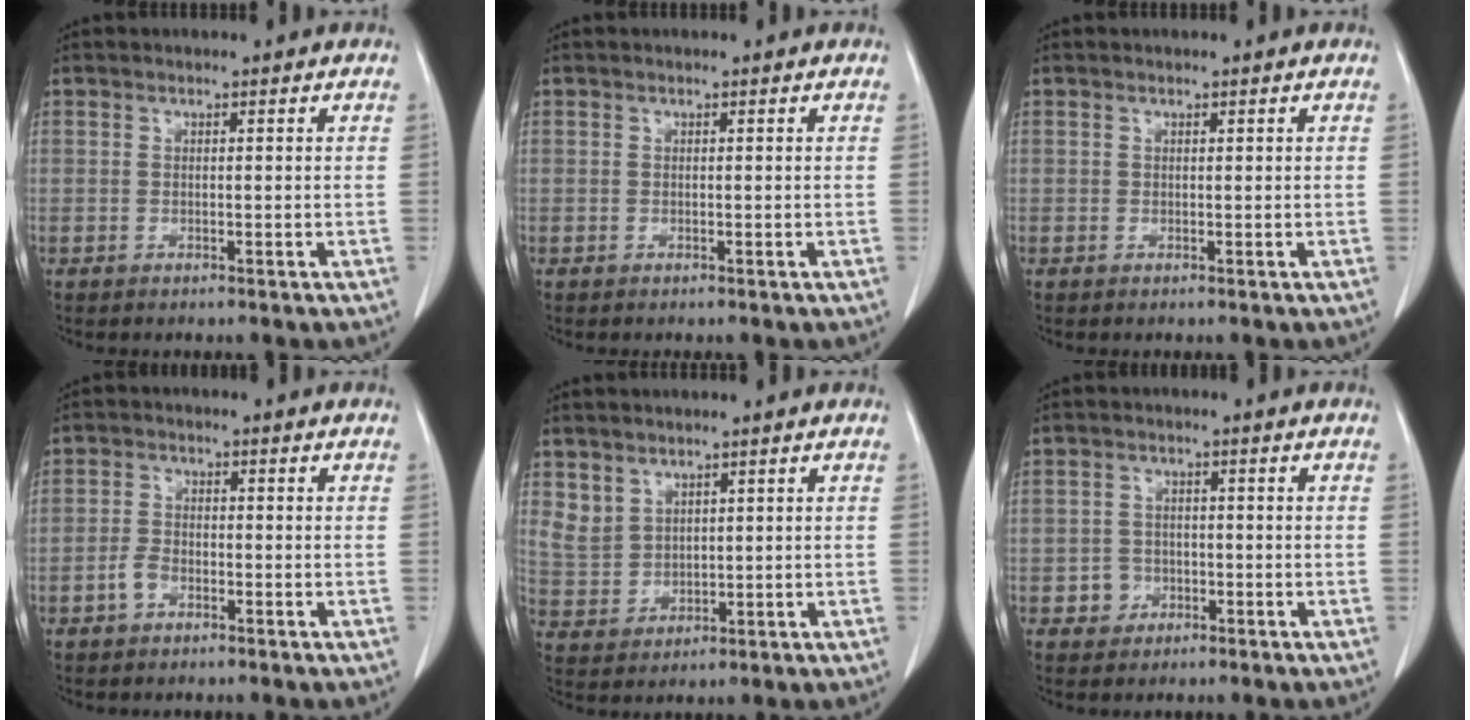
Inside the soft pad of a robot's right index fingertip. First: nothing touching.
{"total": 0.0}
{"total": 0.0}
{"total": 2.5, "force": [-1.5, 1.4, 1.5], "torque": [-0.032, 0.005, -0.027]}
{"total": 4.5, "force": [3.0, 3.2, 0.9], "torque": [-0.019, 0.001, 0.077]}
{"total": 2.7, "force": [-1.2, 2.4, 0.3], "torque": [0.000, 0.011, -0.018]}